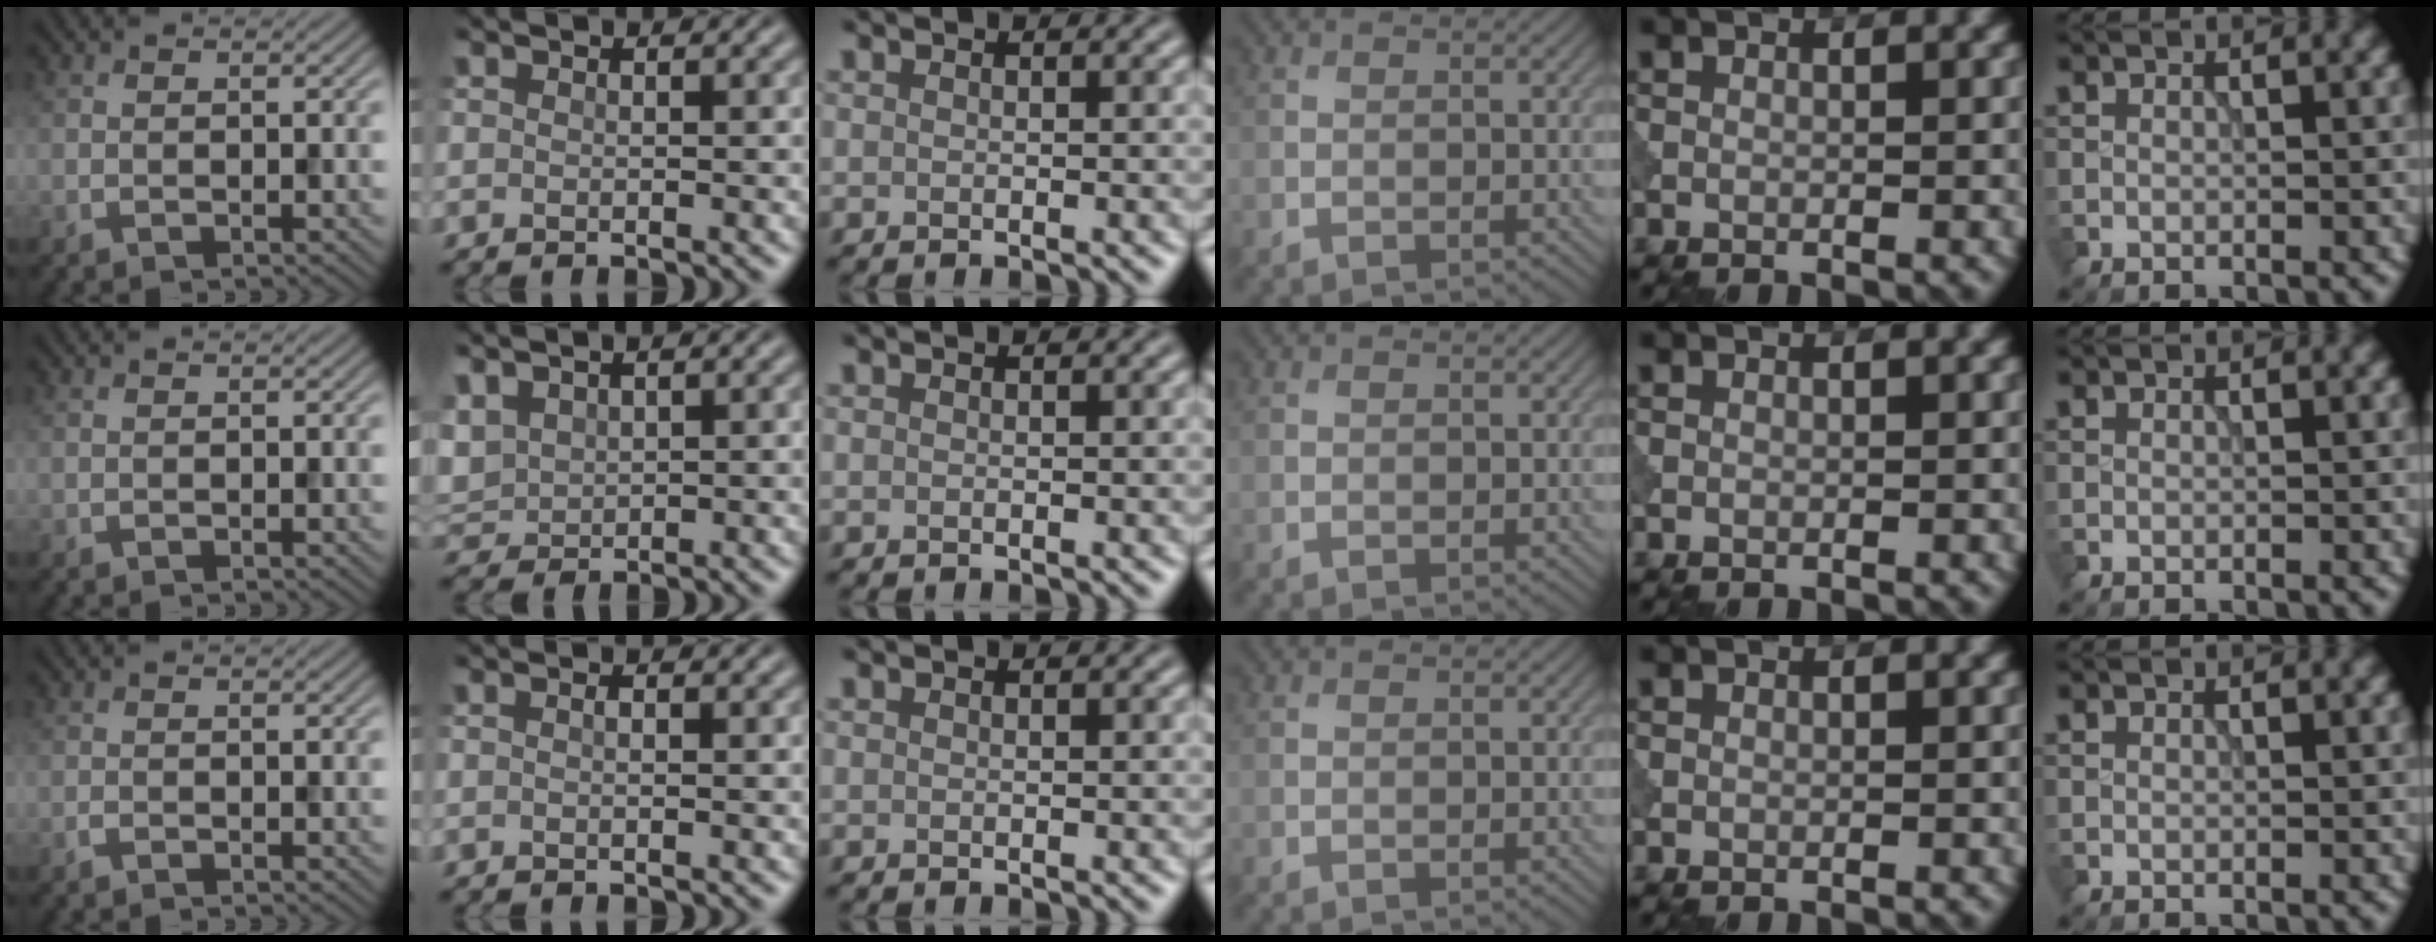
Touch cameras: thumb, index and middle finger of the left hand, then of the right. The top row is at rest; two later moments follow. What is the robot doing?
{"motion": "dispense", "object": "pipette"}